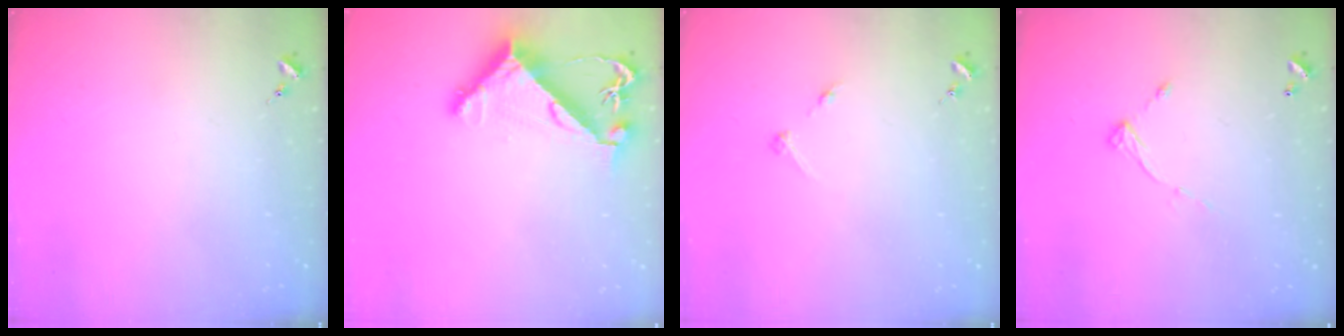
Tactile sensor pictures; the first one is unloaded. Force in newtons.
{"total": 8.0, "press": 8.0, "slide": 0.7}
{"total": 2.8, "press": 2.8, "slide": 0.3}
{"total": 6.2, "press": 6.2, "slide": 0.3}